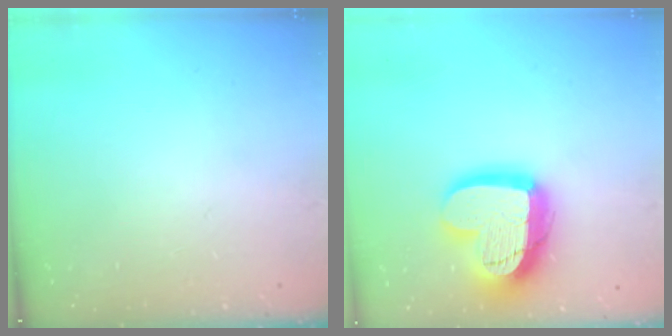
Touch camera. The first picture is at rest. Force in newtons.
{"total": 19.3, "press": 19.2, "slide": 1.7}